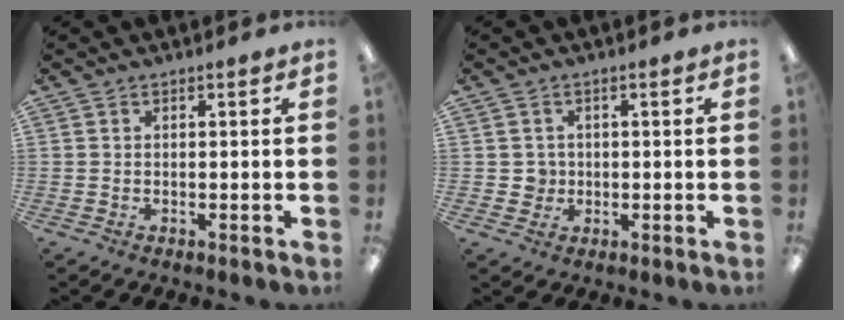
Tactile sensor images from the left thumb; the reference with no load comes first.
{"total": 2.8, "force": [0.1, 2.8, 0.4], "torque": [-0.004, 0.001, -0.003]}